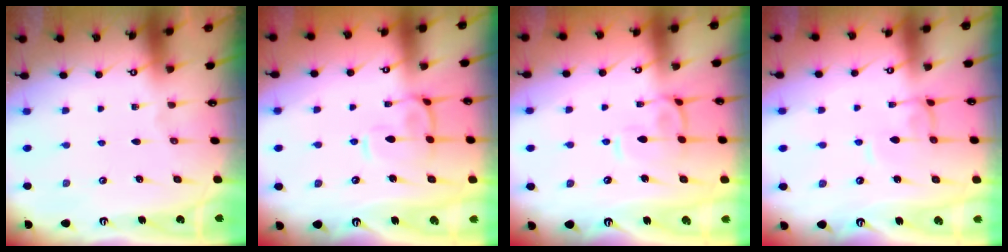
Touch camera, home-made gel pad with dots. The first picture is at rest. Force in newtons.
{"total": 3.3, "press": 3.0, "slide": 1.2}
{"total": 1.7, "press": 1.5, "slide": 0.6}
{"total": 1.1, "press": 1.0, "slide": 0.3}